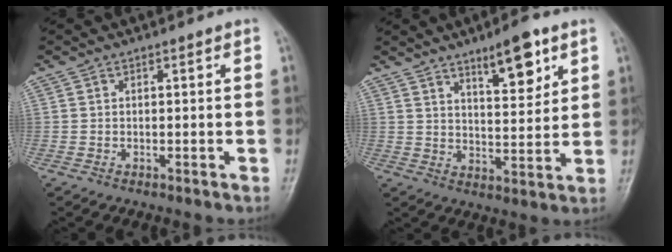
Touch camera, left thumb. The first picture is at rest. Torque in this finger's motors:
{"motor_torque": [0.43, 0.37, -0.07, -0.33, 0.08]}